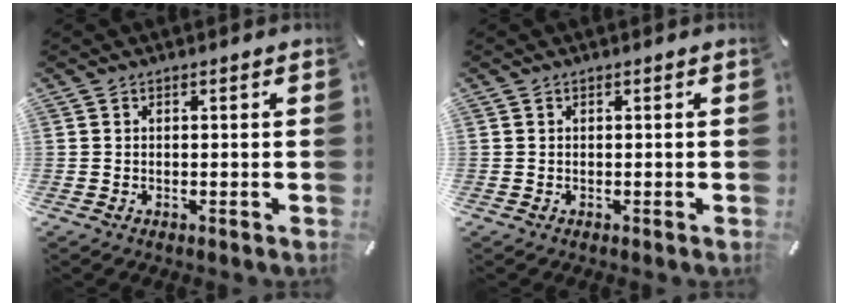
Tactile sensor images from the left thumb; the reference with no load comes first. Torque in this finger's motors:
{"motor_torque": [-0.01, 0.01, -0.01, -0.01, 0.00]}